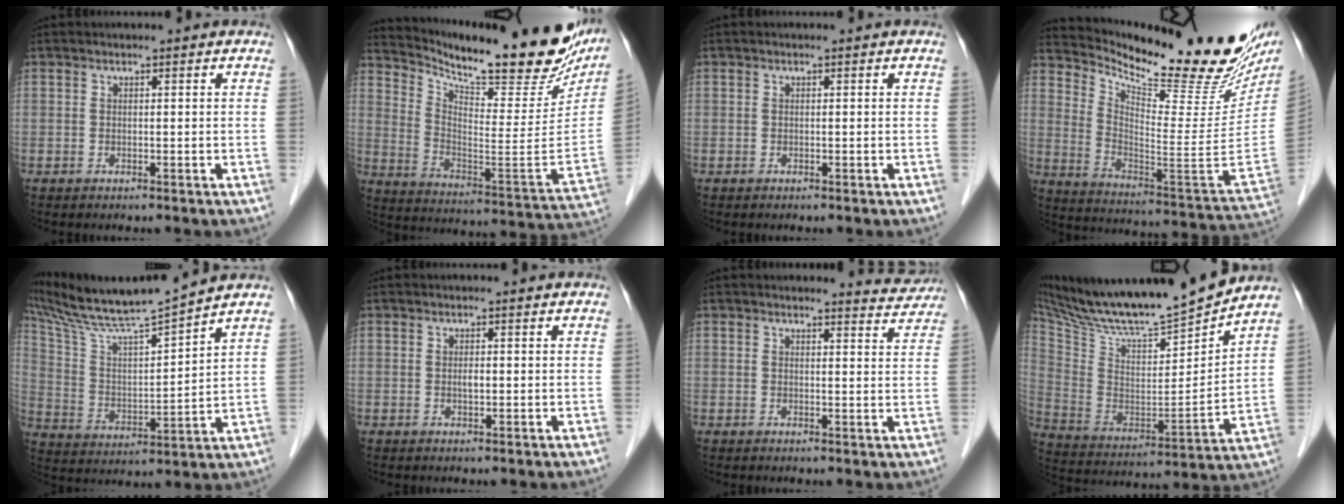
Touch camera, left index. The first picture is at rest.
{"total": 27.6, "force": [23.3, 5.3, 13.8], "torque": [-0.226, -0.060, 0.321]}
{"total": 0.0}
{"total": 26.8, "force": [23.3, 4.7, 12.5], "torque": [-0.206, -0.082, 0.326]}
{"total": 13.4, "force": [12.4, -1.9, 4.8], "torque": [-0.102, -0.008, 0.232]}
{"total": 0.9, "force": [0.1, 0.3, 0.8], "torque": [-0.015, -0.001, 0.003]}
{"total": 4.1, "force": [4.0, 0.3, -0.4], "torque": [0.003, -0.025, 0.032]}
{"total": 21.8, "force": [19.8, 1.1, 8.9], "torque": [-0.172, -0.028, 0.333]}